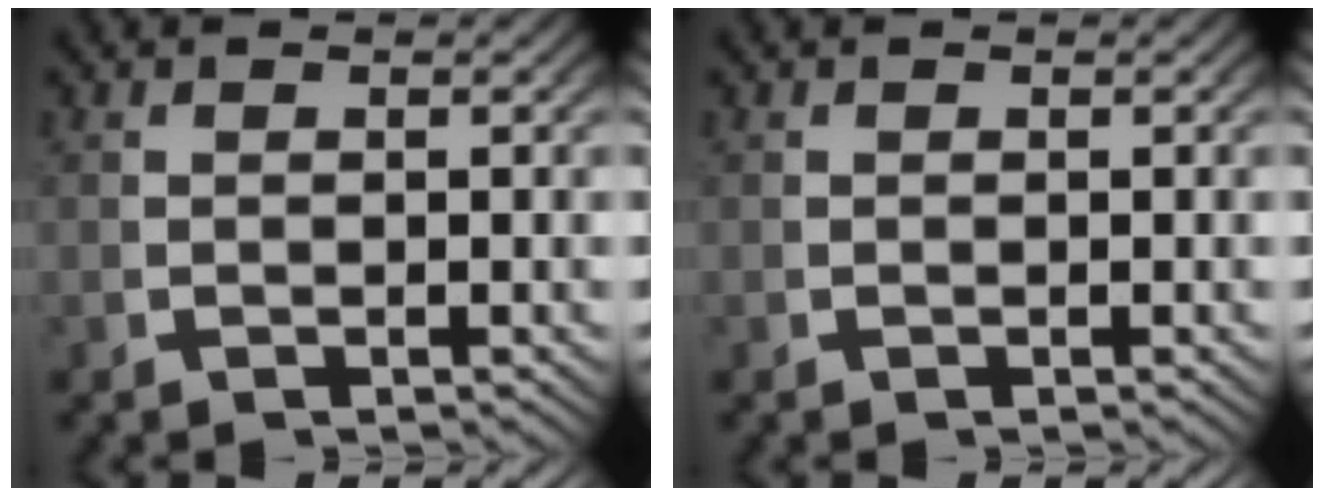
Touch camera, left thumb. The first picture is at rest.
{"total": 0.0}